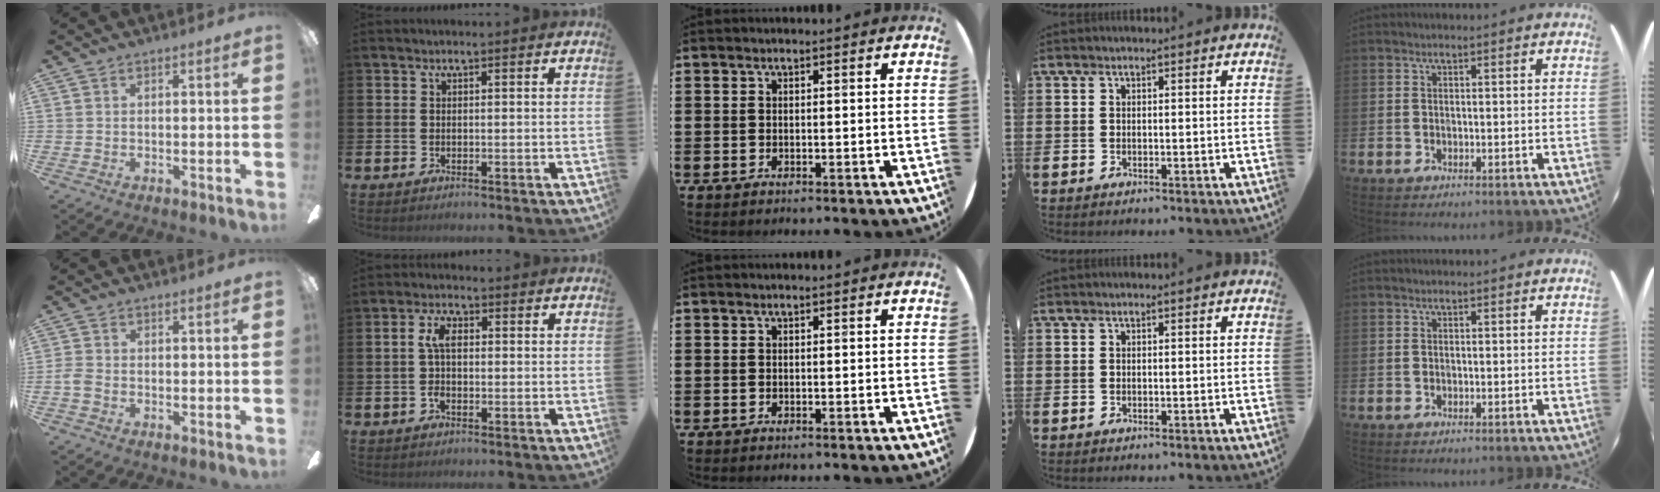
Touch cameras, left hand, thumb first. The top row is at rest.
{"thumb": {"total": 2.1, "force": [-0.9, 1.1, 1.5], "torque": [-0.033, 0.002, -0.017]}, "index": {"total": 4.1, "force": [0.3, 2.0, 3.6], "torque": [-0.062, 0.006, 0.001]}}